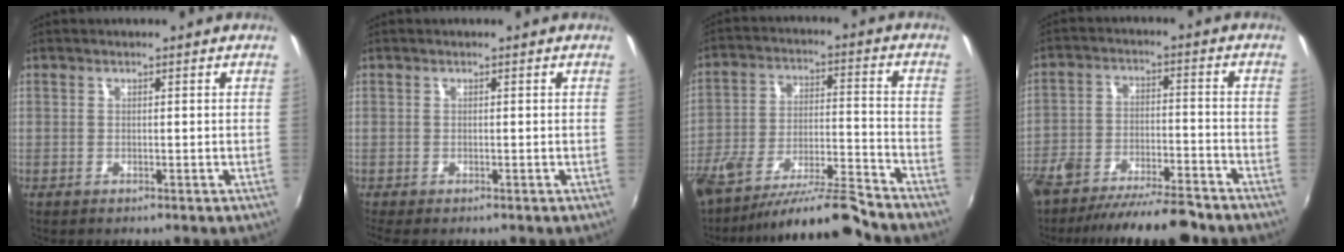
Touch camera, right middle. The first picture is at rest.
{"total": 1.2, "force": [-0.8, 0.4, 0.8], "torque": [-0.019, -0.005, -0.012]}
{"total": 15.7, "force": [-13.3, 1.6, 8.1], "torque": [-0.163, -0.026, -0.225]}
{"total": 15.8, "force": [-13.0, 3.9, 8.2], "torque": [-0.173, -0.027, -0.204]}